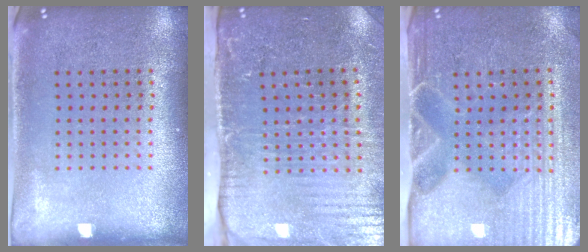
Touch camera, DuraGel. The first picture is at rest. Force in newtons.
{"total": 4.4, "press": 3.7, "slide": 2.4}
{"total": 4.6, "press": 4.1, "slide": 2.1}